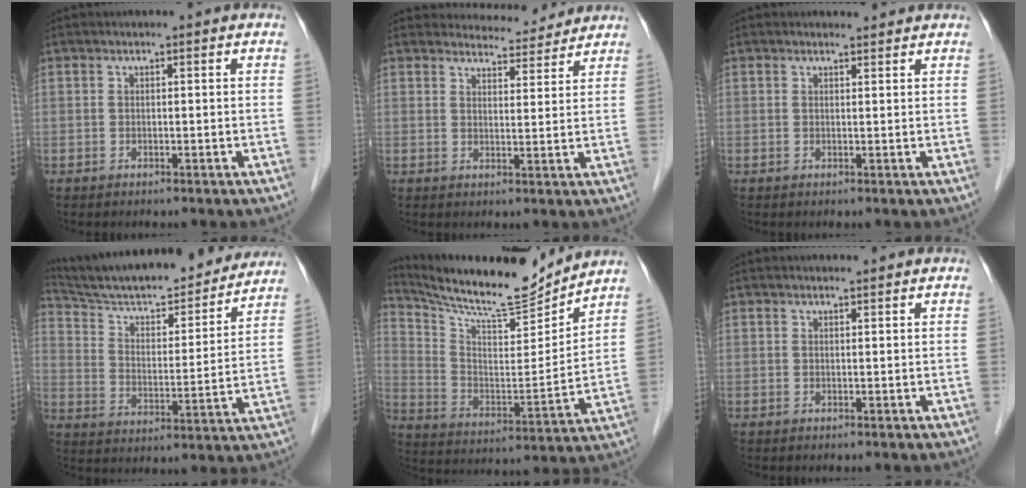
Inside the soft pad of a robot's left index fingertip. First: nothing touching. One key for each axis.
{"total": 6.2, "fx": 6.1, "fy": 1.2, "fz": -0.1, "tx": 0.003, "ty": 0.004, "tz": 0.075}
{"total": 1.5, "fx": 1.4, "fy": 0.3, "fz": 0.0, "tx": -0.012, "ty": 0.003, "tz": 0.021}
{"total": 24.3, "fx": 22.2, "fy": 3.8, "fz": 9.1, "tx": -0.147, "ty": -0.010, "tz": 0.319}
{"total": 17.4, "fx": 16.3, "fy": 1.2, "fz": 6.1, "tx": -0.124, "ty": -0.020, "tz": 0.271}
{"total": 0.7, "fx": 0.7, "fy": 0.0, "fz": 0.1, "tx": -0.009, "ty": 0.001, "tz": 0.011}